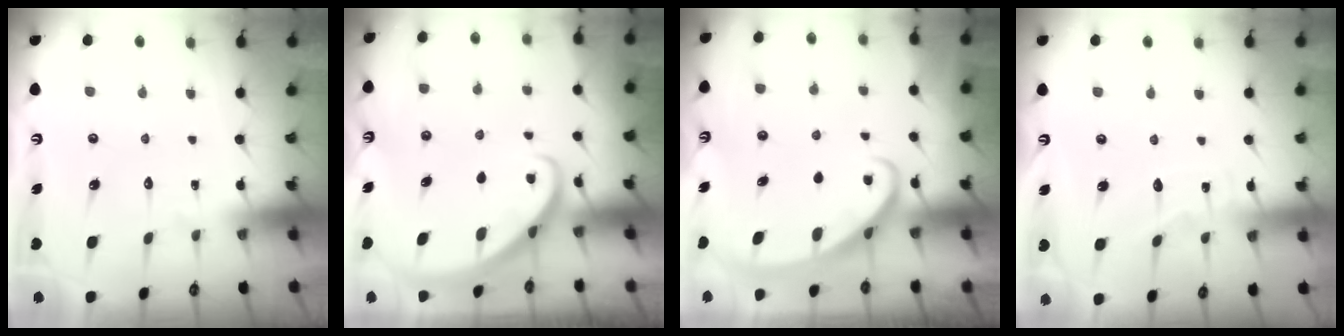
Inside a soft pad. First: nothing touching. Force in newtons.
{"total": 2.9, "press": 2.9, "slide": 0.2}
{"total": 2.7, "press": 2.7, "slide": 0.4}
{"total": 4.6, "press": 4.5, "slide": 0.5}